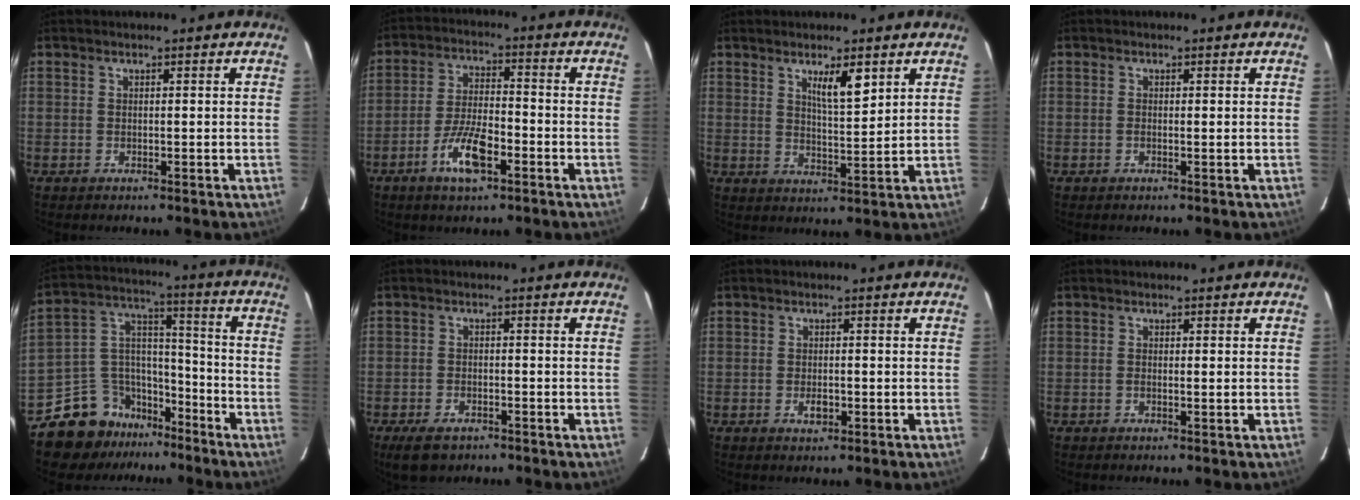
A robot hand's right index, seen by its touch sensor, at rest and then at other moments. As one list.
[{"total": 8.3, "force": [-4.1, 2.5, 6.8], "torque": [-0.136, -0.001, -0.076]}, {"total": 5.2, "force": [2.9, 0.9, 4.3], "torque": [-0.074, -0.005, 0.052]}, {"total": 0.6, "force": [0.0, 0.2, 0.5], "torque": [-0.011, 0.000, 0.000]}, {"total": 13.6, "force": [-10.4, 8.5, 2.1], "torque": [-0.039, 0.087, -0.174]}, {"total": 5.0, "force": [-3.5, 2.5, 2.5], "torque": [-0.051, -0.005, -0.053]}, {"total": 2.0, "force": [-0.7, 1.0, 1.6], "torque": [-0.029, 0.001, -0.008]}, {"total": 0.8, "force": [-0.1, 0.2, 0.8], "torque": [-0.014, 0.001, -0.001]}]